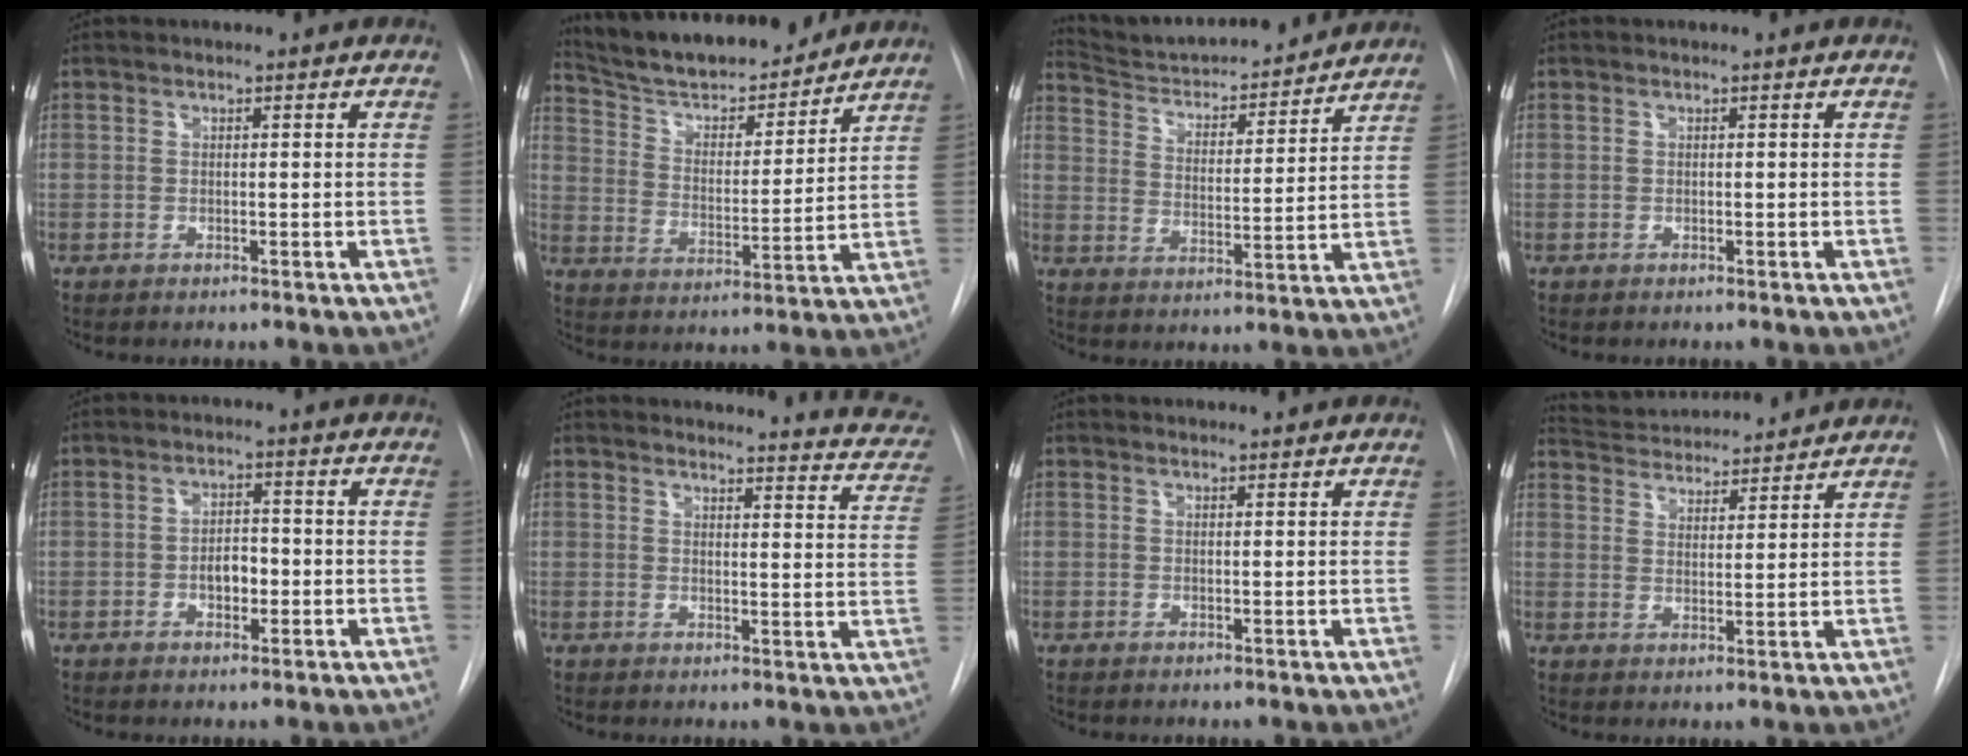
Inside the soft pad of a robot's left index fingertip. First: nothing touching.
{"total": 17.0, "force": [15.5, 3.3, 6.4], "torque": [-0.102, -0.004, 0.248]}
{"total": 16.2, "force": [15.4, 2.3, 4.8], "torque": [-0.071, -0.011, 0.233]}
{"total": 0.0}
{"total": 3.5, "force": [-1.6, 1.8, 2.5], "torque": [-0.036, 0.002, -0.023]}
{"total": 11.8, "force": [11.4, 2.0, 2.5], "torque": [0.003, -0.067, 0.092]}
{"total": 0.7, "force": [0.6, 0.2, 0.1], "torque": [-0.007, 0.004, 0.010]}
{"total": 13.6, "force": [12.9, 2.2, 3.7], "torque": [-0.063, 0.020, 0.194]}